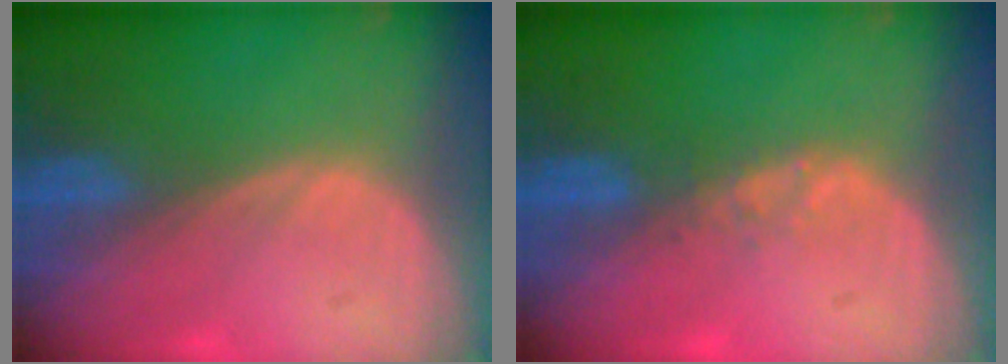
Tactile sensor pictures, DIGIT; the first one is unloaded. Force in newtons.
{"total": 1.4, "press": 1.4, "slide": 0.2}